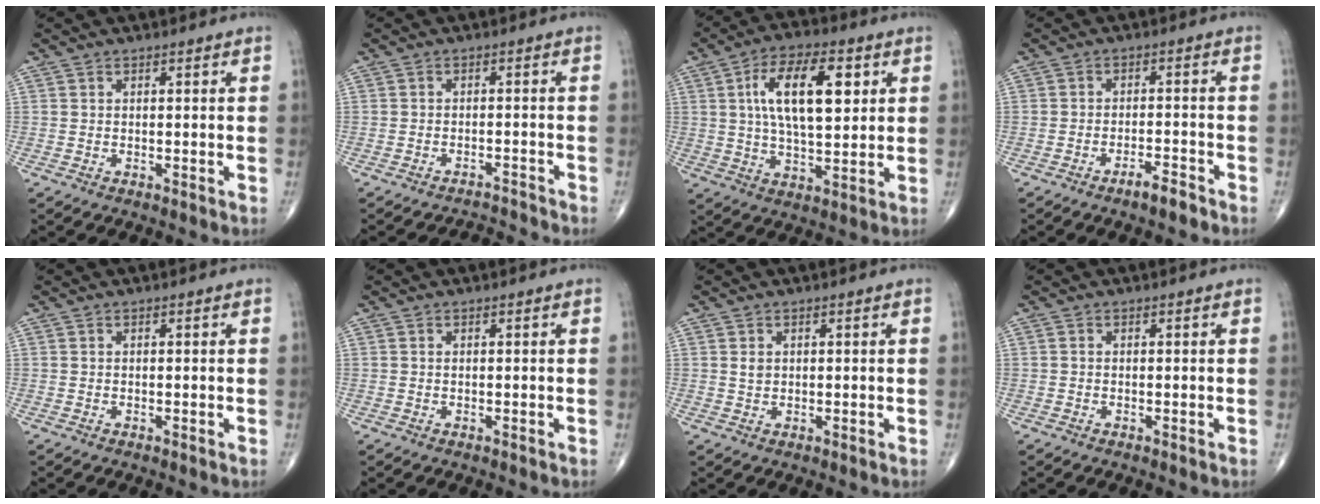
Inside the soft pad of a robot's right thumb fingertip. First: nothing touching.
{"total": 3.3, "force": [-3.1, -0.4, -0.8], "torque": [0.002, 0.026, -0.045]}
{"total": 14.7, "force": [3.9, 6.5, 12.6], "torque": [-0.202, -0.003, 0.066]}
{"total": 3.6, "force": [-2.8, 0.7, 2.2], "torque": [-0.037, 0.017, -0.048]}
{"total": 0.0}
{"total": 0.0}
{"total": 1.6, "force": [0.4, 1.2, 1.0], "torque": [-0.015, -0.002, 0.009]}
{"total": 0.0}